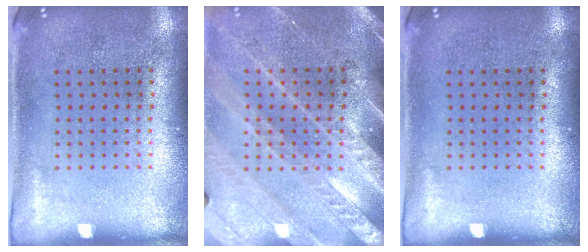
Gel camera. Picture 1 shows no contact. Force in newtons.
{"total": 3.0, "press": 2.6, "slide": 1.4}
{"total": 0.0}